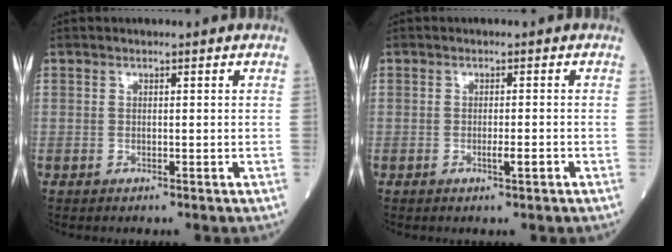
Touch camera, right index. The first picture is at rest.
{"total": 2.0, "force": [-0.8, 0.1, 1.8], "torque": [-0.032, -0.004, -0.013]}